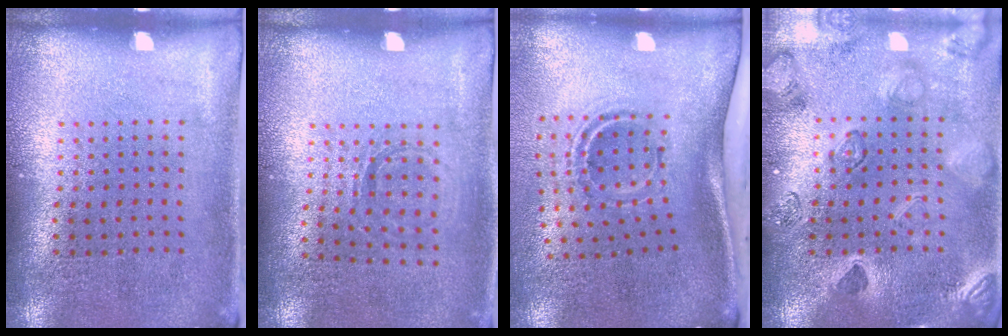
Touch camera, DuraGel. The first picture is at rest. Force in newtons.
{"total": 0.8, "press": 0.8, "slide": 0.1}
{"total": 2.2, "press": 1.2, "slide": 1.8}
{"total": 2.5, "press": 2.3, "slide": 0.8}